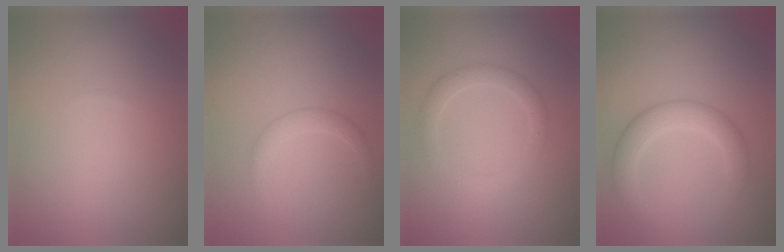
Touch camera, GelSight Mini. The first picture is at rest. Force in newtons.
{"total": 1.5, "press": 1.5, "slide": 0.1}
{"total": 2.2, "press": 2.2, "slide": 0.1}
{"total": 3.8, "press": 3.8, "slide": 0.1}